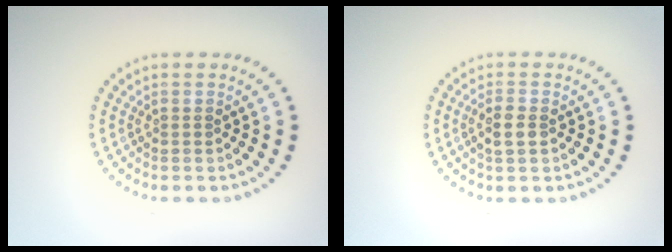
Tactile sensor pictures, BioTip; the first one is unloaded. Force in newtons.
{"total": 1.8, "press": 1.8, "slide": 0.3}